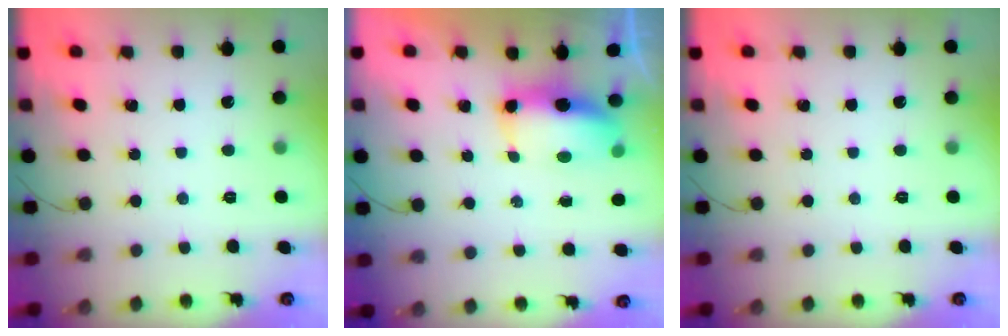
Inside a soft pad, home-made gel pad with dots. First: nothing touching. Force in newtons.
{"total": 9.7, "press": 8.5, "slide": 4.6}
{"total": 0.0}